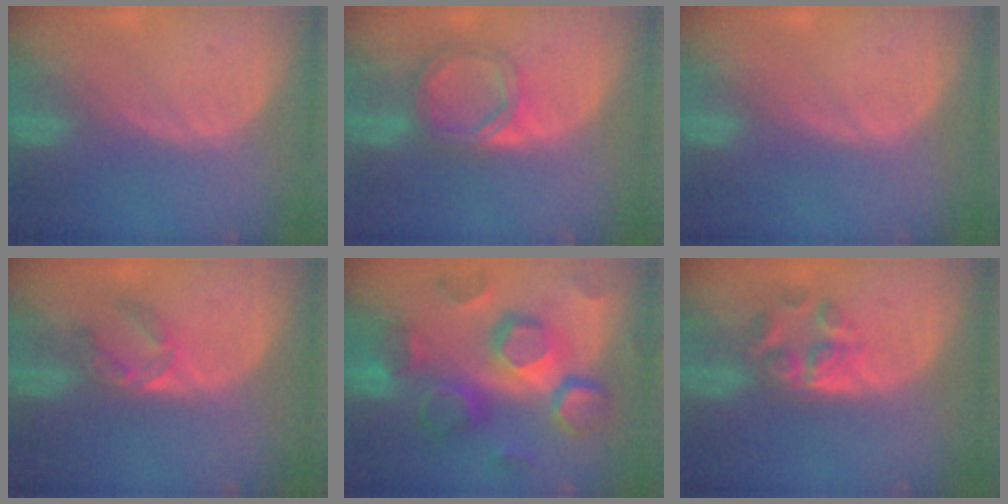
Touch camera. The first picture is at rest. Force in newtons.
{"total": 6.1, "press": 5.4, "slide": 3.0}
{"total": 0.0}
{"total": 3.8, "press": 3.6, "slide": 1.0}
{"total": 12.4, "press": 12.4, "slide": 1.0}
{"total": 5.7, "press": 4.7, "slide": 3.2}